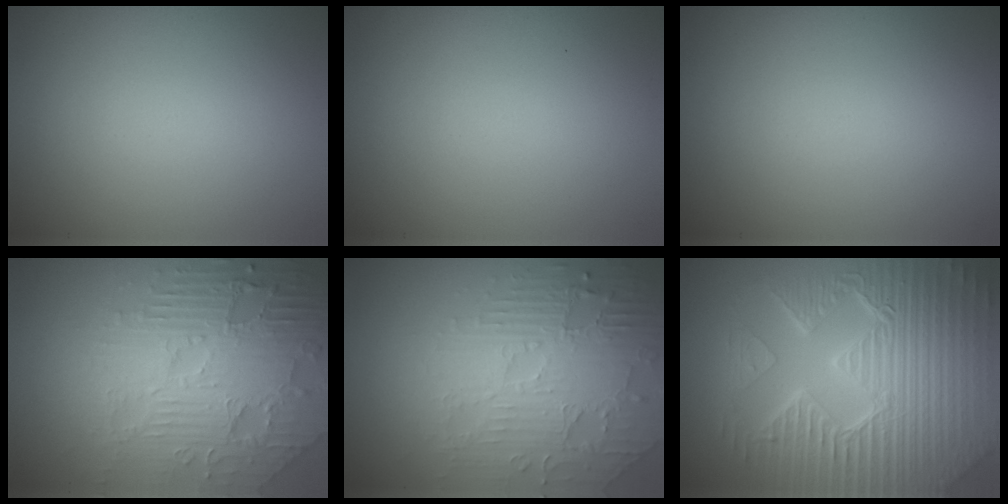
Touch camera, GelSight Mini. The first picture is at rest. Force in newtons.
{"total": 0.0}
{"total": 0.0}
{"total": 7.1, "press": 5.5, "slide": 4.6}
{"total": 4.4, "press": 4.2, "slide": 1.4}
{"total": 9.5, "press": 6.7, "slide": 6.7}